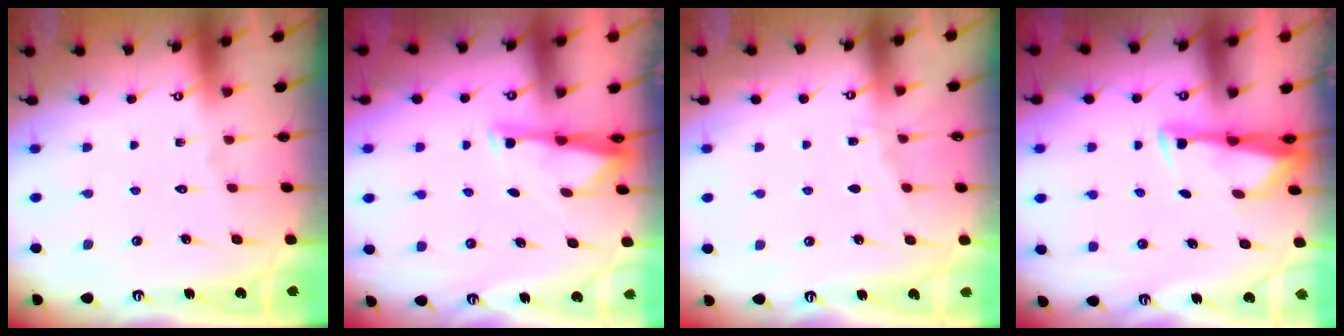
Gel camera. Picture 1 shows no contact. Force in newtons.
{"total": 3.3, "press": 3.3, "slide": 0.3}
{"total": 2.9, "press": 2.9, "slide": 0.3}
{"total": 3.2, "press": 3.1, "slide": 0.9}